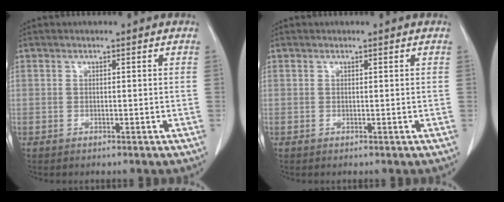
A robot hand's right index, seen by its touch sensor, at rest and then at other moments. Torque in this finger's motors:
{"motor_torque": [-0.10, 0.05, -0.01, -0.01]}